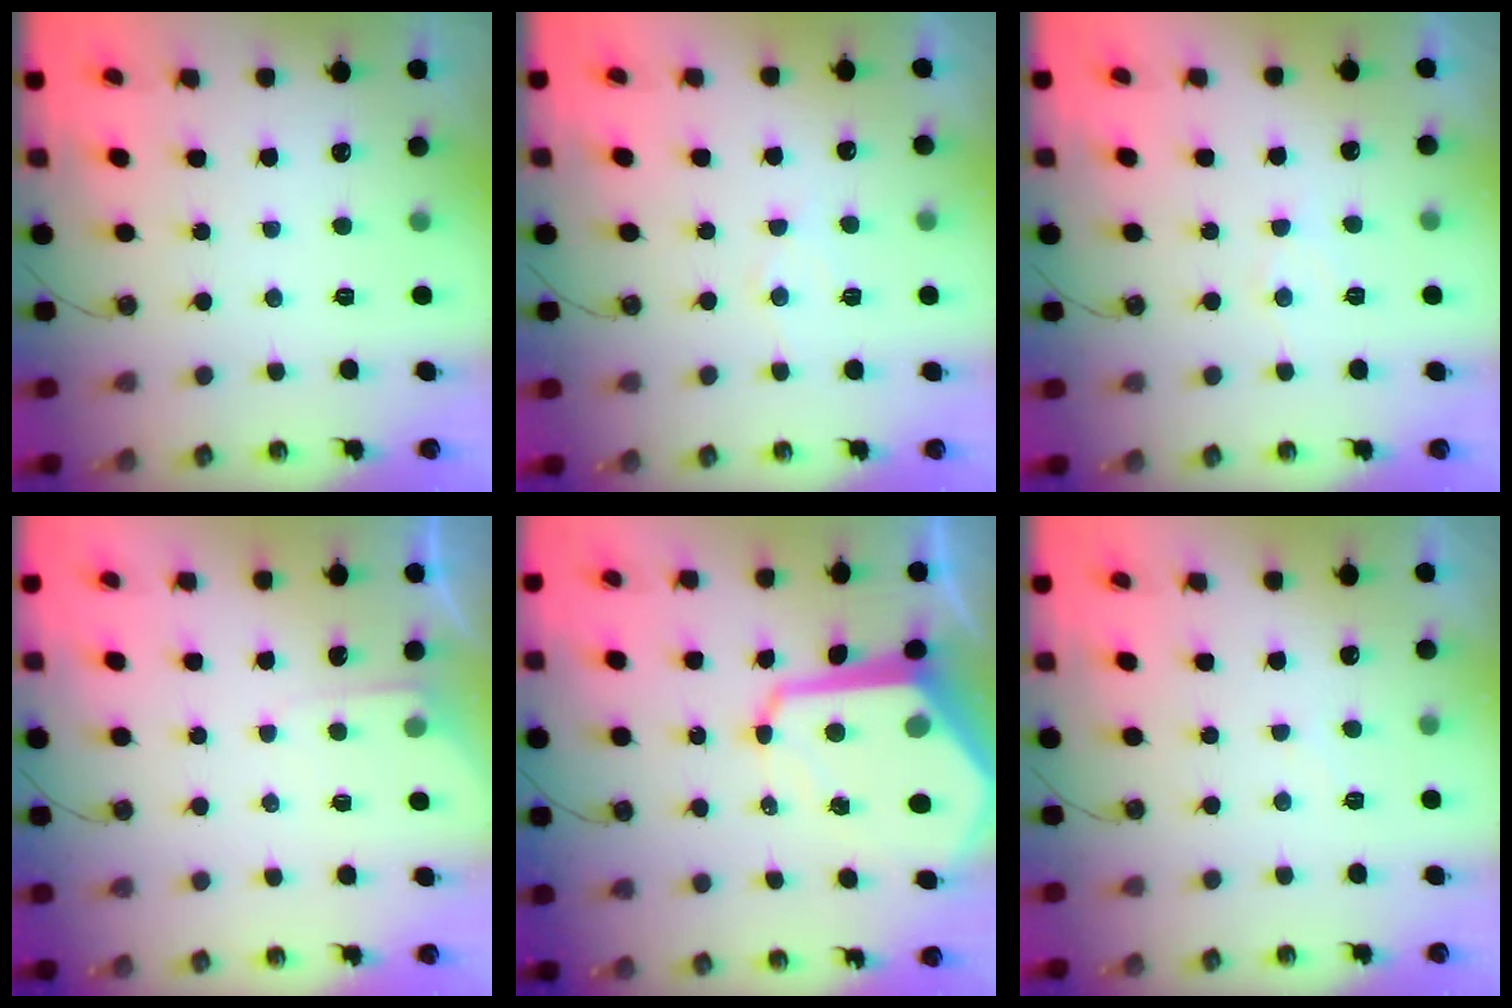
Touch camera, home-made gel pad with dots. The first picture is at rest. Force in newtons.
{"total": 5.4, "press": 5.4, "slide": 0.6}
{"total": 6.5, "press": 6.4, "slide": 0.8}
{"total": 3.9, "press": 3.8, "slide": 0.4}
{"total": 16.0, "press": 15.9, "slide": 1.4}
{"total": 4.1, "press": 4.1, "slide": 0.5}